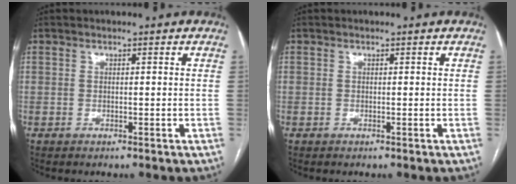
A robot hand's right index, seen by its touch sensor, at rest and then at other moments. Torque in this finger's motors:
{"motor_torque": [0.61, 0.17, 0.22, 0.07]}